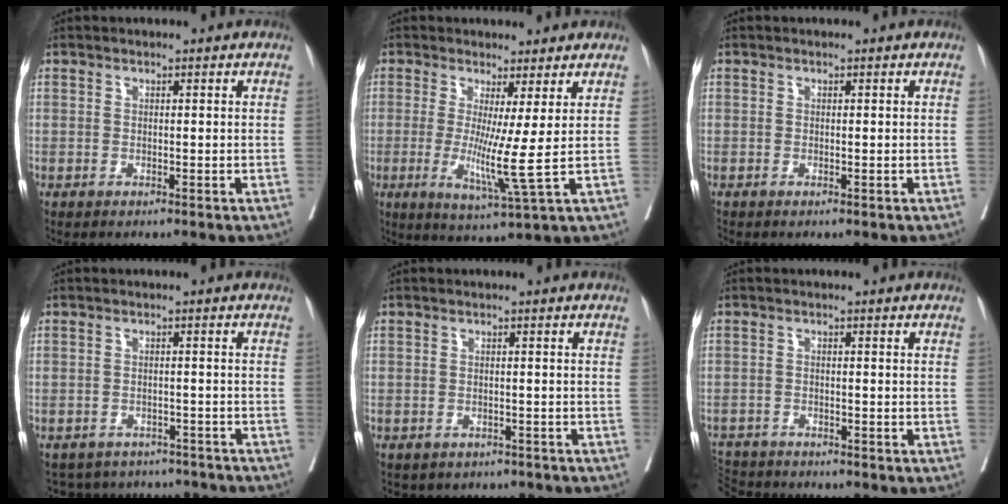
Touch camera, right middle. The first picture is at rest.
{"total": 7.1, "force": [0.0, -1.3, 7.0], "torque": [-0.129, -0.031, 0.005]}
{"total": 0.0}
{"total": 12.5, "force": [-11.4, 4.6, 2.2], "torque": [-0.037, 0.018, -0.130]}
{"total": 7.1, "force": [-6.0, 3.6, 1.2], "torque": [-0.004, 0.006, -0.065]}
{"total": 8.0, "force": [-7.3, 2.6, 1.9], "torque": [-0.047, -0.004, -0.120]}